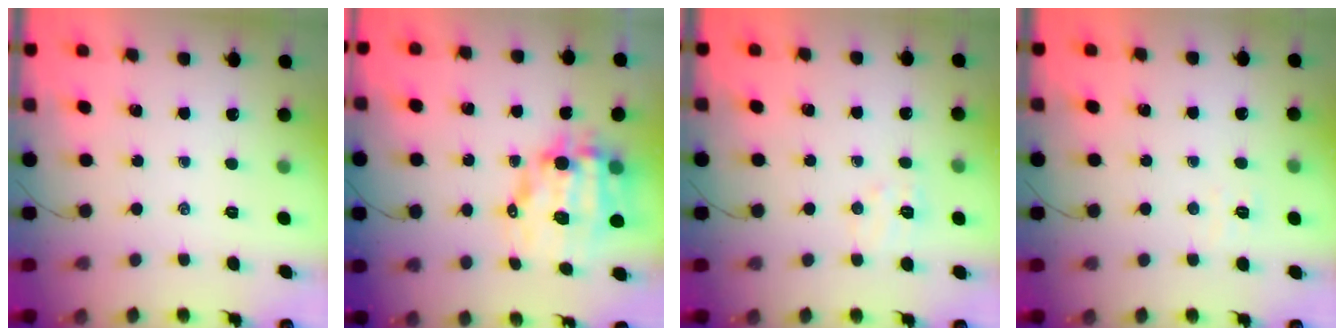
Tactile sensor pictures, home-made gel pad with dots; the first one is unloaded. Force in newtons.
{"total": 11.5, "press": 11.2, "slide": 2.7}
{"total": 6.7, "press": 6.6, "slide": 1.4}
{"total": 2.4, "press": 2.3, "slide": 0.8}